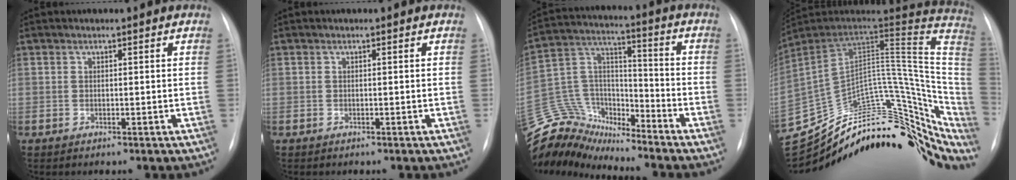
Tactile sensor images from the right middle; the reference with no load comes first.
{"total": 0.0}
{"total": 14.5, "force": [-14.1, 3.1, 1.5], "torque": [-0.035, 0.062, -0.266]}
{"total": 33.7, "force": [-23.6, 17.5, 16.6], "torque": [-0.190, 0.056, -0.307]}